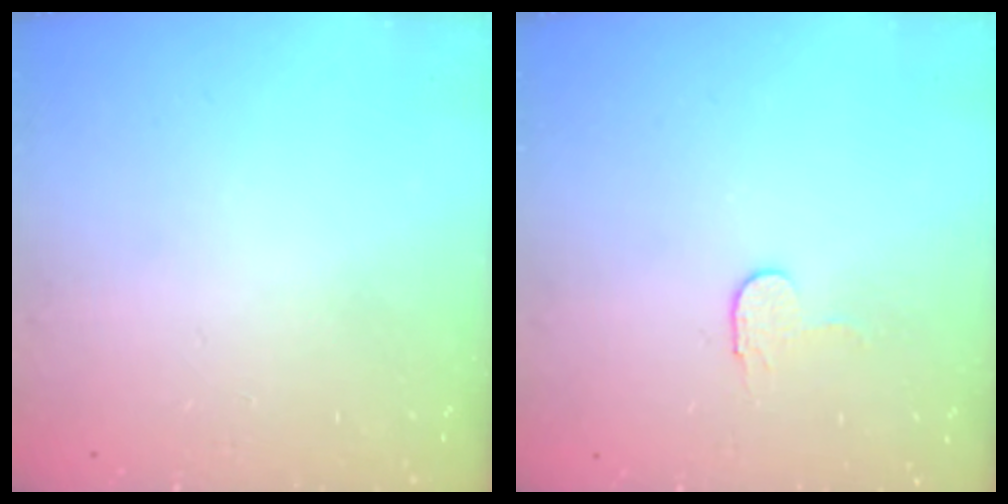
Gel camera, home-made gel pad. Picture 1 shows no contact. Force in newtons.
{"total": 3.5, "press": 3.5, "slide": 0.2}